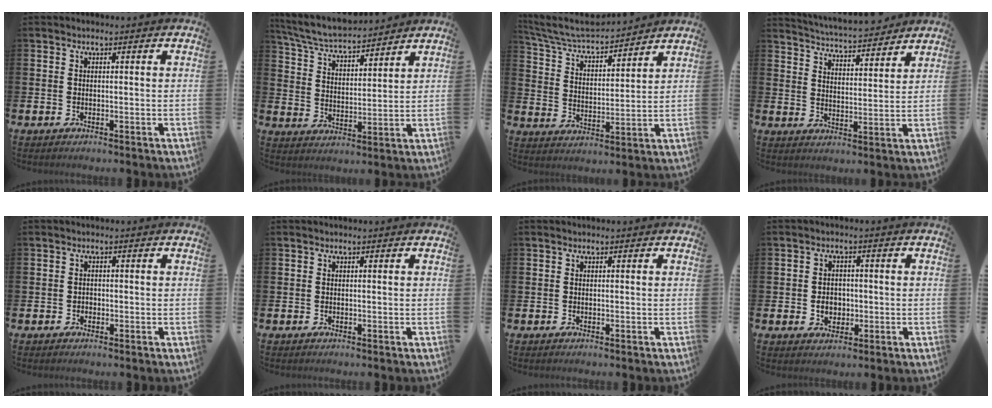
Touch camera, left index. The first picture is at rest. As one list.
[{"total": 6.0, "force": [5.8, 0.9, 1.6], "torque": [-0.061, -0.034, 0.100]}, {"total": 6.5, "force": [6.2, 1.2, 1.8], "torque": [-0.070, -0.046, 0.105]}, {"total": 5.4, "force": [5.3, 0.4, 0.5], "torque": [-0.032, -0.037, 0.094]}, {"total": 0.8, "force": [-0.3, 0.7, 0.1], "torque": [-0.004, 0.005, -0.008]}, {"total": 0.0}, {"total": 0.0}, {"total": 2.9, "force": [-0.5, 2.4, 1.5], "torque": [-0.019, 0.000, -0.017]}]